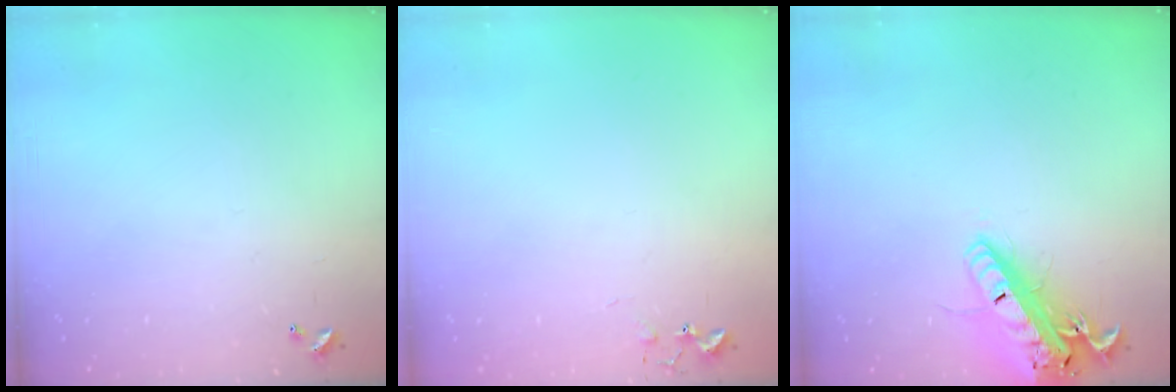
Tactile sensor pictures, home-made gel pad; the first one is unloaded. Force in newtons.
{"total": 5.8, "press": 5.7, "slide": 0.7}
{"total": 21.8, "press": 21.4, "slide": 4.2}